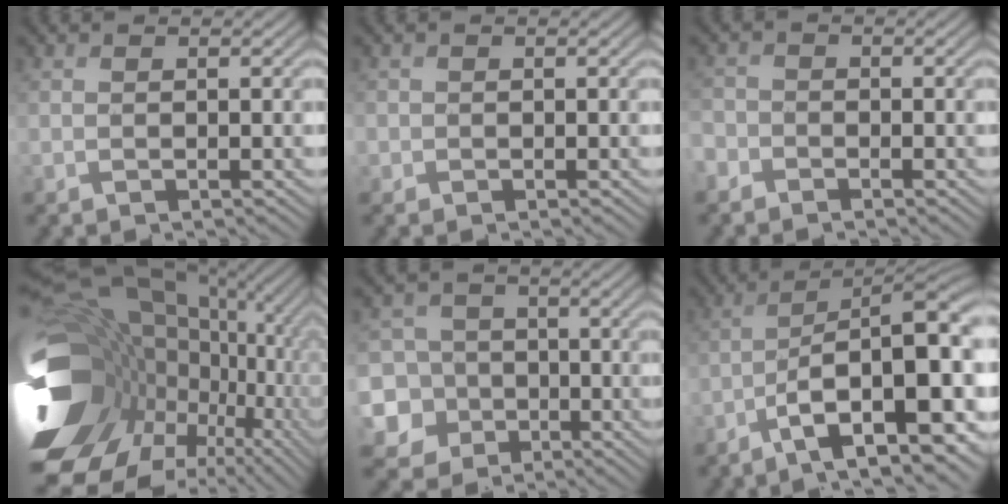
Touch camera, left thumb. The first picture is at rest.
{"total": 1.0, "force": [-0.1, 1.0, 0.0], "torque": [0.003, -0.003, -0.008]}
{"total": 2.3, "force": [-1.7, 1.4, 0.4], "torque": [-0.012, -0.001, -0.048]}
{"total": 21.4, "force": [-1.2, 16.1, 14.1], "torque": [-0.331, -0.028, 0.007]}
{"total": 11.4, "force": [-3.4, 10.5, 3.1], "torque": [-0.125, -0.003, -0.086]}
{"total": 15.2, "force": [-5.8, 5.8, 12.8], "torque": [-0.173, -0.008, -0.087]}